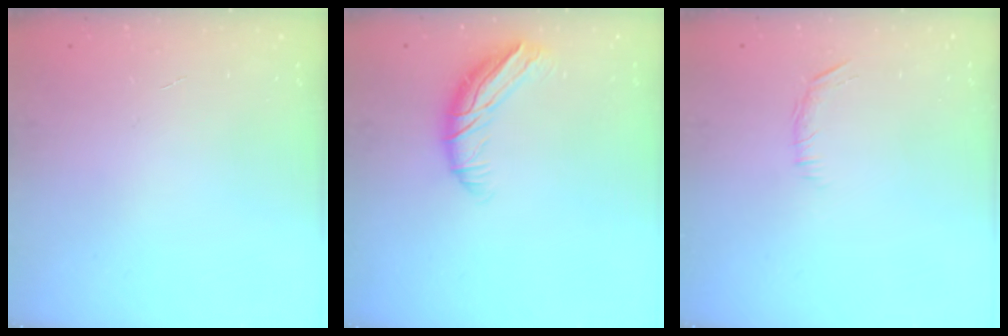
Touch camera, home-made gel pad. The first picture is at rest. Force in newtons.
{"total": 10.3, "press": 10.2, "slide": 0.8}
{"total": 6.2, "press": 5.9, "slide": 1.9}